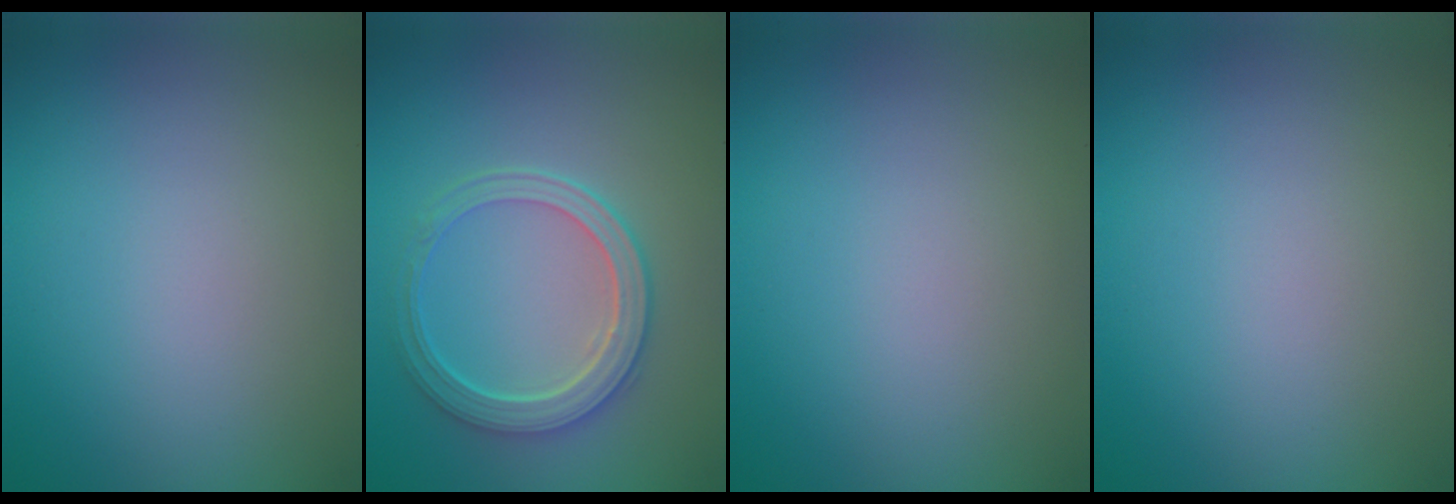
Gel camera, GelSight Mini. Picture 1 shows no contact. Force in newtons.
{"total": 4.3, "press": 3.7, "slide": 2.2}
{"total": 0.0}
{"total": 0.0}